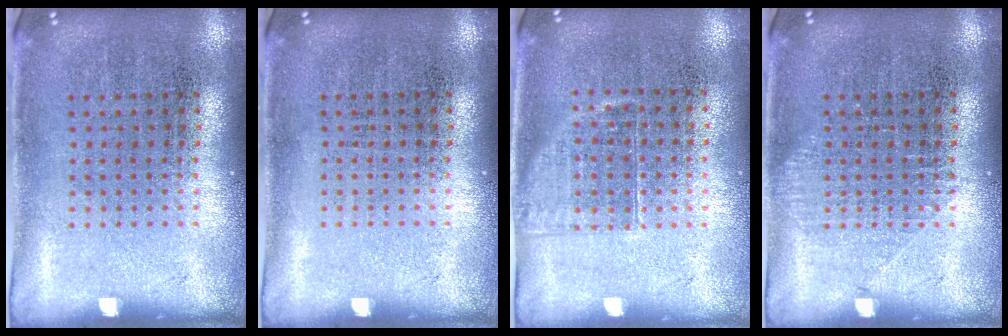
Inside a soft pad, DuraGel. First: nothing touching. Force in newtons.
{"total": 0.0}
{"total": 1.1, "press": 0.9, "slide": 0.6}
{"total": 0.8, "press": 0.8, "slide": 0.3}